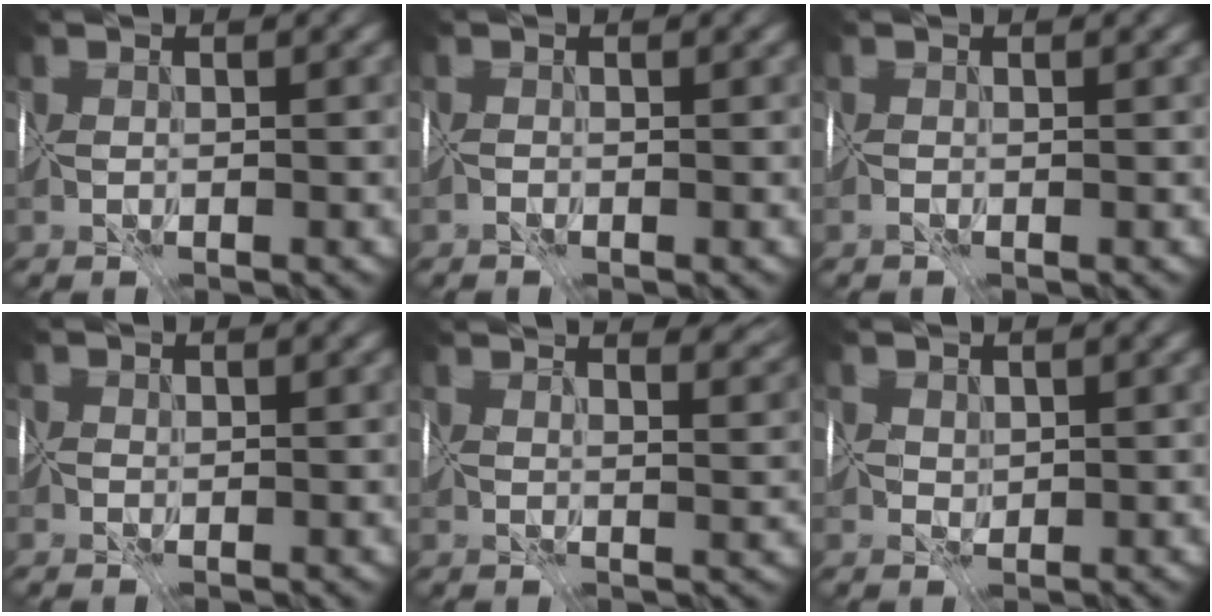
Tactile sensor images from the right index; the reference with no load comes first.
{"total": 1.0, "force": [0.1, -0.8, -0.6], "torque": [0.011, 0.006, 0.001]}
{"total": 0.7, "force": [0.2, -0.6, -0.4], "torque": [0.003, 0.004, 0.002]}
{"total": 0.7, "force": [0.0, 0.6, -0.1], "torque": [0.011, 0.006, 0.006]}
{"total": 10.3, "force": [7.8, 3.5, 5.7], "torque": [-0.093, 0.051, 0.107]}
{"total": 1.7, "force": [1.4, 0.9, 0.4], "torque": [-0.008, 0.008, 0.034]}